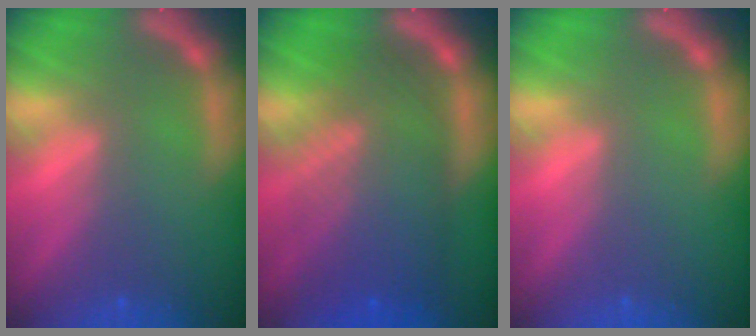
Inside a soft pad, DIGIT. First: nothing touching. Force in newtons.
{"total": 9.6}
{"total": 0.0}